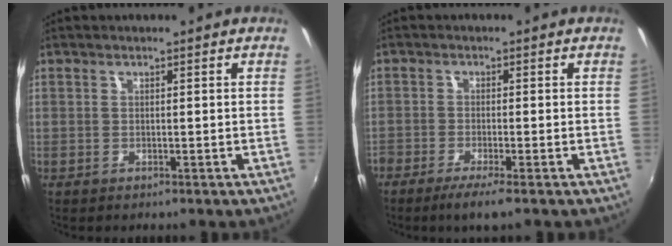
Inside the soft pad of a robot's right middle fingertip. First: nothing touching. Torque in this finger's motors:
{"motor_torque": [0.38, -0.37, 0.03, 0.02]}